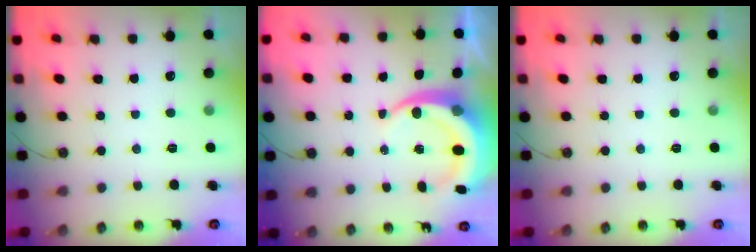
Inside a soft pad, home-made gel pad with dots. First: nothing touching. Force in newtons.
{"total": 9.2, "press": 9.1, "slide": 1.3}
{"total": 0.0}